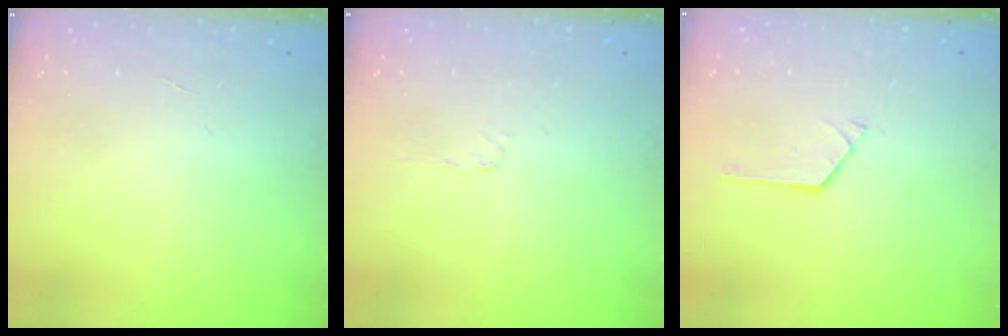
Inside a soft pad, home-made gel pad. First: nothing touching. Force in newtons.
{"total": 2.8, "press": 2.8, "slide": 0.4}
{"total": 0.9, "press": 0.9, "slide": 0.1}